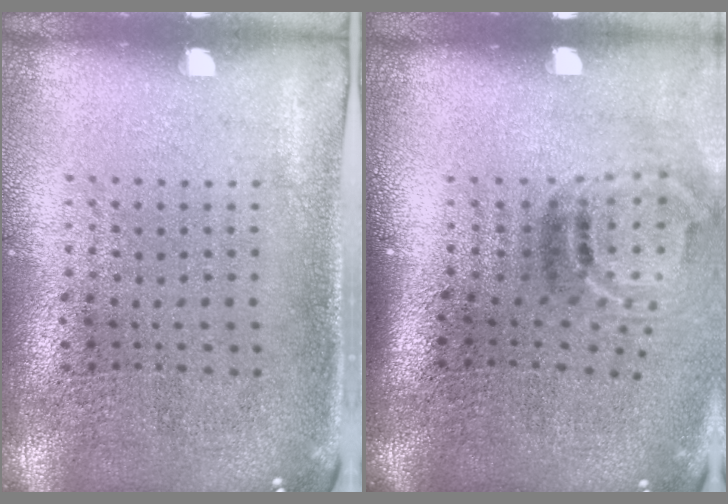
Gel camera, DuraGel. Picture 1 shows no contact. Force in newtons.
{"total": 2.0, "press": 1.3, "slide": 1.6}